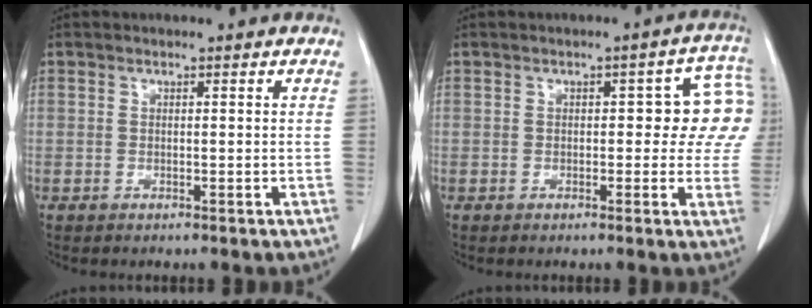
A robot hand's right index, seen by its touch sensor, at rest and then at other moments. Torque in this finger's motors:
{"motor_torque": [0.44, 0.35, 0.35, 0.02]}